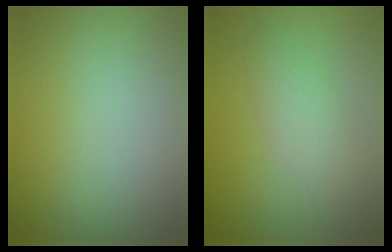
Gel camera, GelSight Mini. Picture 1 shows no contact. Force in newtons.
{"total": 2.2, "press": 2.2, "slide": 0.1}